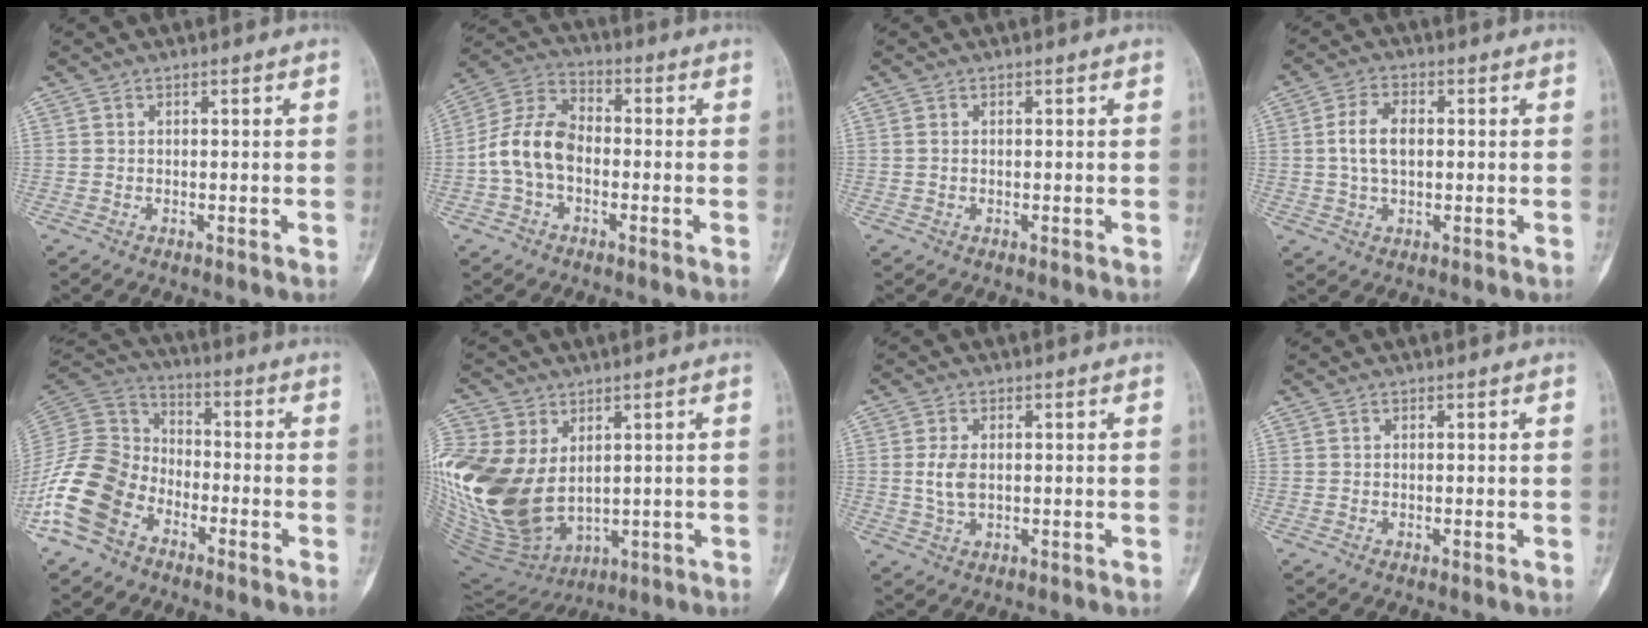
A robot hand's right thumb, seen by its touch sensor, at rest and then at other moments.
{"total": 10.8, "force": [-2.0, 7.3, 7.8], "torque": [-0.144, 0.036, -0.050]}
{"total": 0.6, "force": [0.0, 0.4, 0.4], "torque": [-0.009, 0.000, 0.000]}
{"total": 6.3, "force": [0.5, 3.6, 5.1], "torque": [-0.099, 0.010, 0.005]}
{"total": 14.9, "force": [-7.7, 10.3, 7.5], "torque": [-0.142, 0.057, -0.163]}
{"total": 22.9, "force": [2.6, 16.2, 15.9], "torque": [-0.365, -0.018, 0.078]}
{"total": 4.2, "force": [0.2, 2.5, 3.4], "torque": [-0.071, -0.001, 0.005]}
{"total": 0.0}